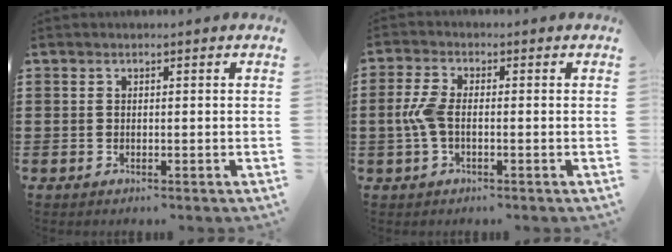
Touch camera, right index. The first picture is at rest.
{"total": 4.4, "force": [-0.7, 1.9, 3.8], "torque": [-0.098, -0.004, -0.021]}